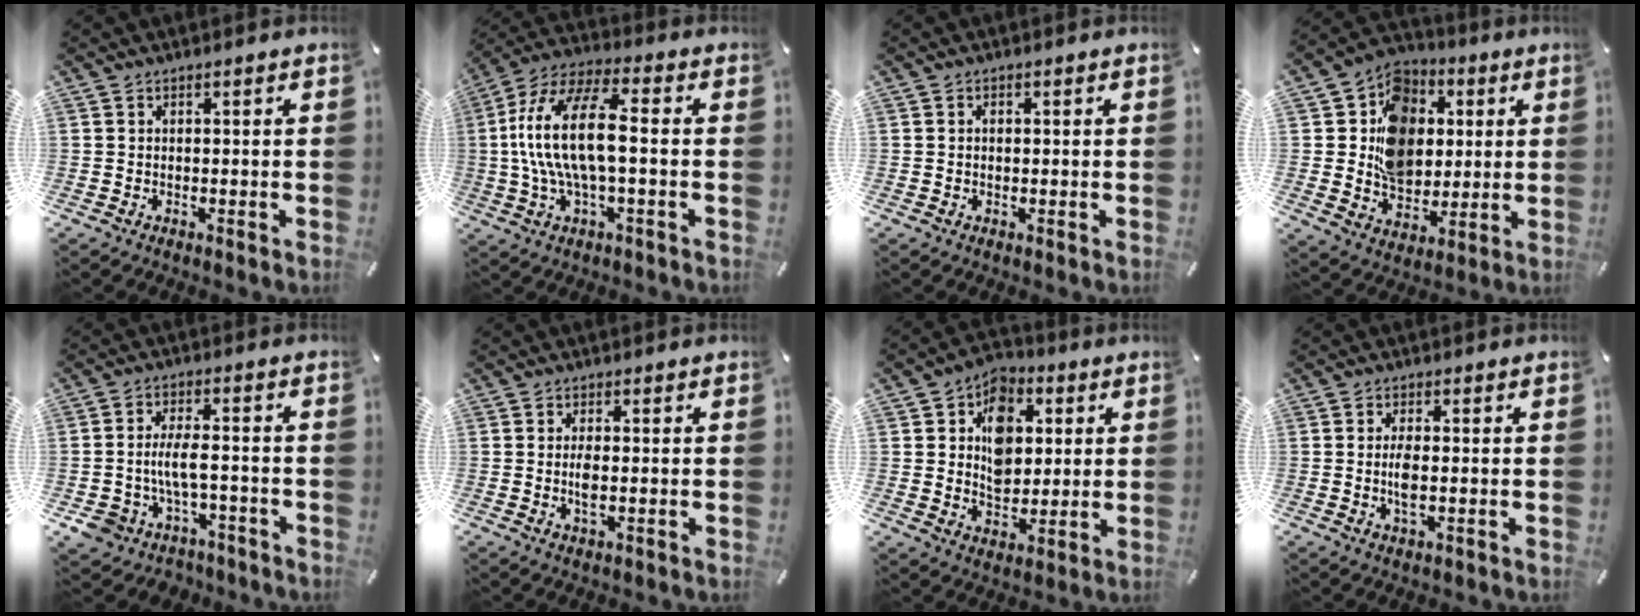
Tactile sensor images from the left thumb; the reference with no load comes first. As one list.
[{"total": 16.9, "force": [-0.4, 6.9, 15.4], "torque": [-0.316, 0.003, -0.014]}, {"total": 1.0, "force": [0.1, 0.7, 0.7], "torque": [-0.015, 0.003, 0.000]}, {"total": 14.2, "force": [1.1, 12.2, 7.2], "torque": [-0.121, 0.008, 0.025]}, {"total": 8.0, "force": [-2.3, 5.1, 5.7], "torque": [-0.131, 0.005, -0.043]}, {"total": 3.1, "force": [-0.1, 1.1, 2.9], "torque": [-0.055, -0.007, -0.006]}, {"total": 10.8, "force": [1.9, 8.8, 6.1], "torque": [-0.090, 0.009, 0.037]}, {"total": 4.2, "force": [-0.2, 1.5, 3.9], "torque": [-0.086, -0.005, -0.009]}]